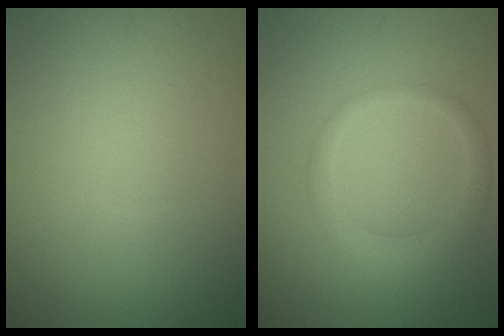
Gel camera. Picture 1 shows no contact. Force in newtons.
{"total": 2.7, "press": 2.7, "slide": 0.1}